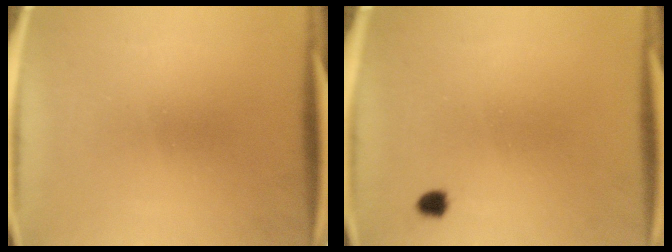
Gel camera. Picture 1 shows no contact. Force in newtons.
{"total": 1.4}